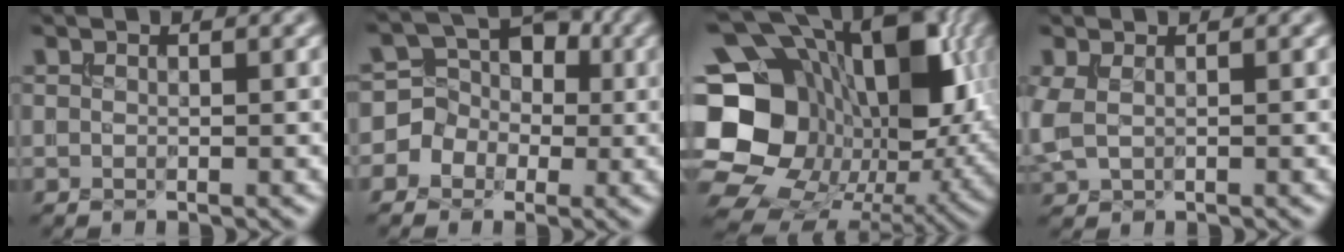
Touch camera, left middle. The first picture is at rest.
{"total": 5.4, "force": [-0.6, 5.1, 1.8], "torque": [-0.006, 0.027, -0.035]}
{"total": 20.5, "force": [1.5, 16.2, 12.5], "torque": [-0.223, 0.000, 0.030]}
{"total": 2.2, "force": [0.2, 1.4, 1.7], "torque": [-0.053, -0.001, 0.005]}